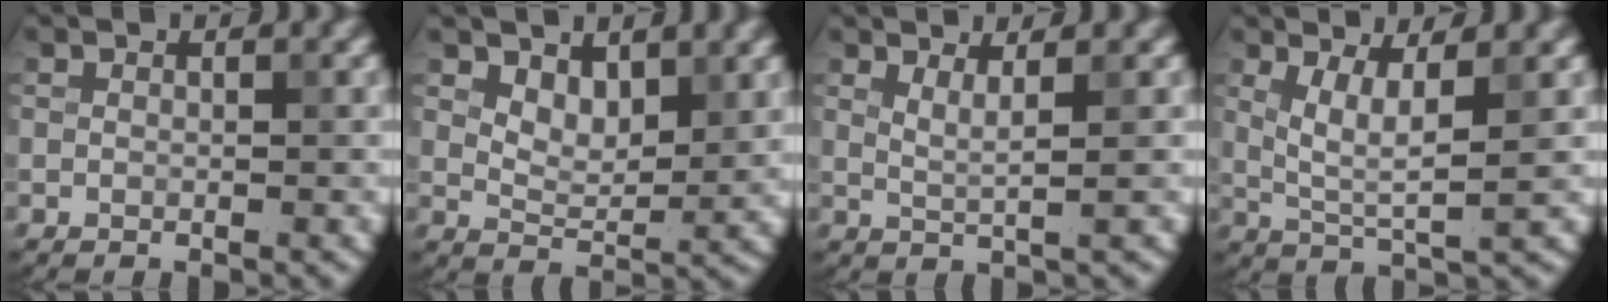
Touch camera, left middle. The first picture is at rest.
{"total": 3.1, "force": [2.1, 1.4, 1.8], "torque": [-0.035, -0.010, 0.037]}
{"total": 1.8, "force": [1.0, 0.5, 1.4], "torque": [-0.019, -0.004, 0.014]}
{"total": 3.7, "force": [1.2, 0.8, 3.4], "torque": [-0.070, -0.007, 0.028]}